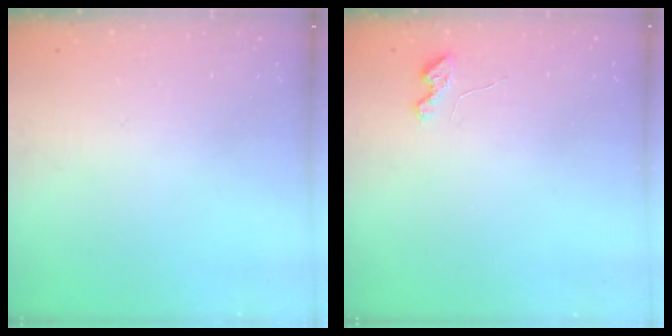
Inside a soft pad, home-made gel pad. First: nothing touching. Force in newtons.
{"total": 3.7, "press": 3.7, "slide": 0.5}